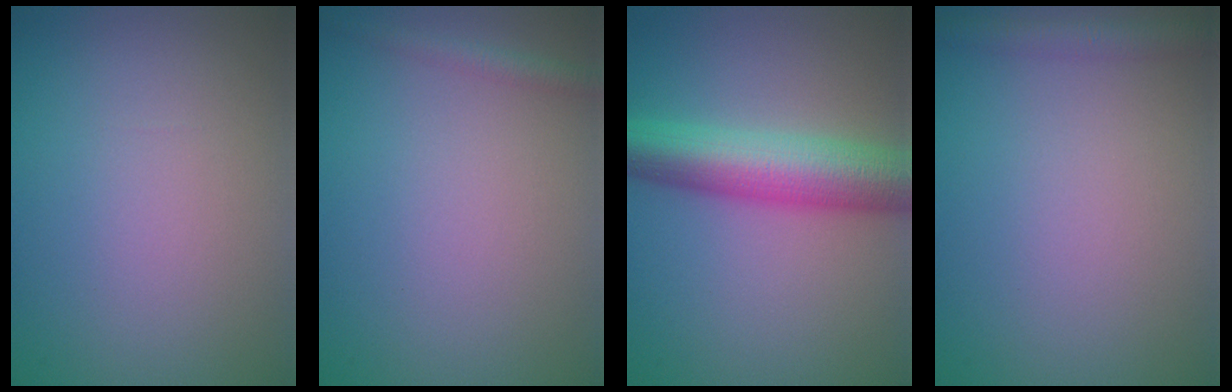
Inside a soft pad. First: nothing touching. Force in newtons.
{"total": 1.3, "press": 1.3, "slide": 0.0}
{"total": 7.8, "press": 7.8, "slide": 0.1}
{"total": 2.1, "press": 2.1, "slide": 0.1}